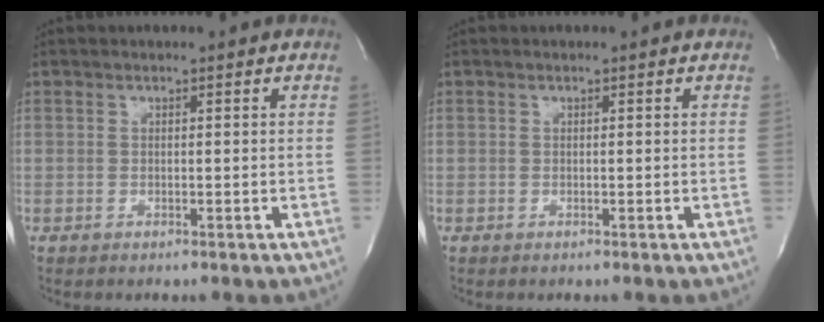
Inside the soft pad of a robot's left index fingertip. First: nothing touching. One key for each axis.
{"total": 0.0}